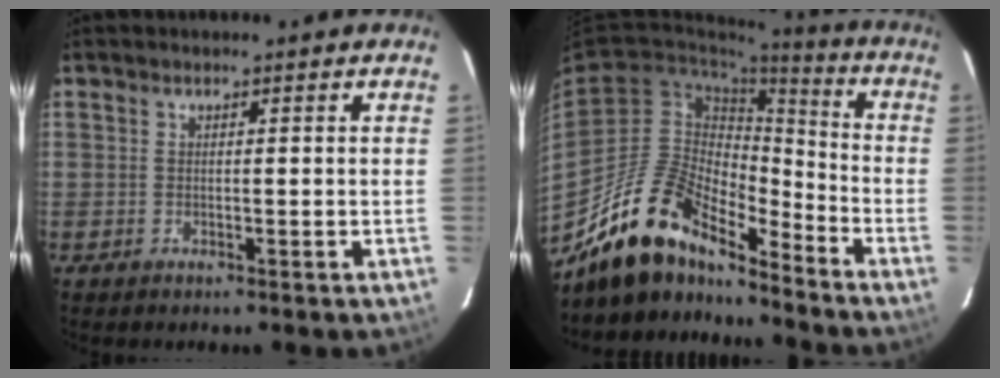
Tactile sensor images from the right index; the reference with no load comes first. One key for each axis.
{"total": 17.1, "fx": -14.4, "fy": 5.7, "fz": 7.1, "tx": -0.135, "ty": 0.011, "tz": -0.262}